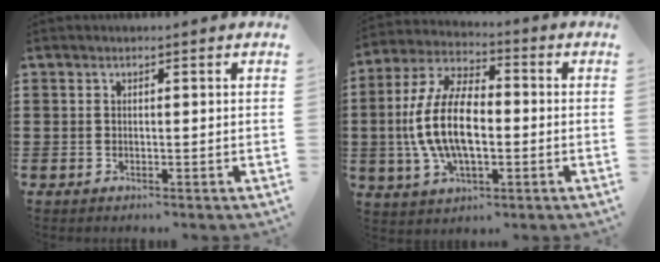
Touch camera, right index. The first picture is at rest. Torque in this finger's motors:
{"motor_torque": [1.94, 0.19, 1.05, 0.21]}